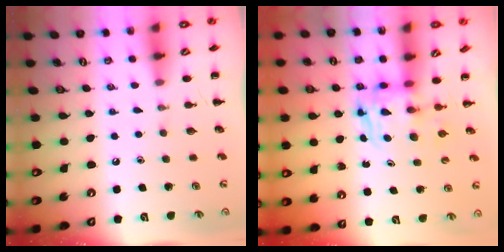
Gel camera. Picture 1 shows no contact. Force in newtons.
{"total": 2.8, "press": 2.8, "slide": 0.2}